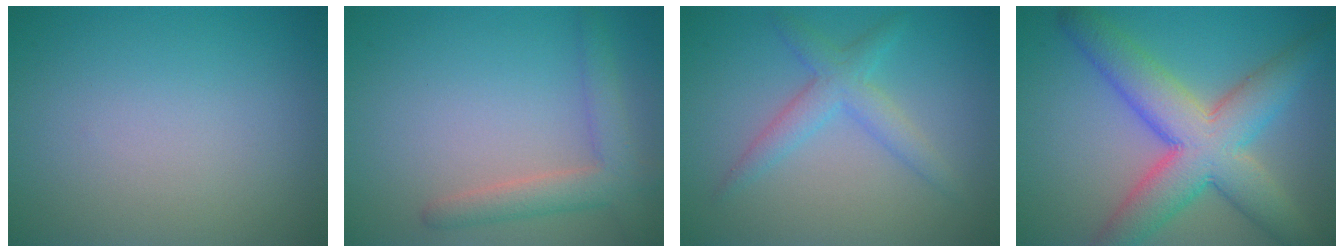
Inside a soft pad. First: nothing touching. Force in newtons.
{"total": 3.4, "press": 3.4, "slide": 0.4}
{"total": 3.0, "press": 3.0, "slide": 0.1}
{"total": 9.1, "press": 9.1, "slide": 0.3}